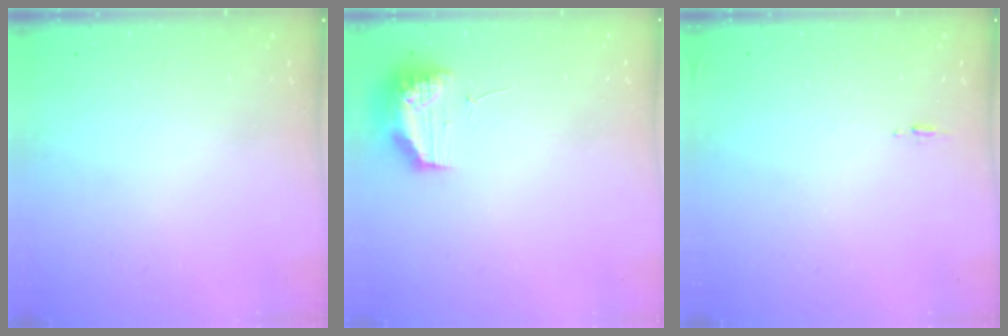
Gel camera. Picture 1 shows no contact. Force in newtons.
{"total": 9.7, "press": 9.7, "slide": 0.9}
{"total": 5.0, "press": 4.7, "slide": 1.8}